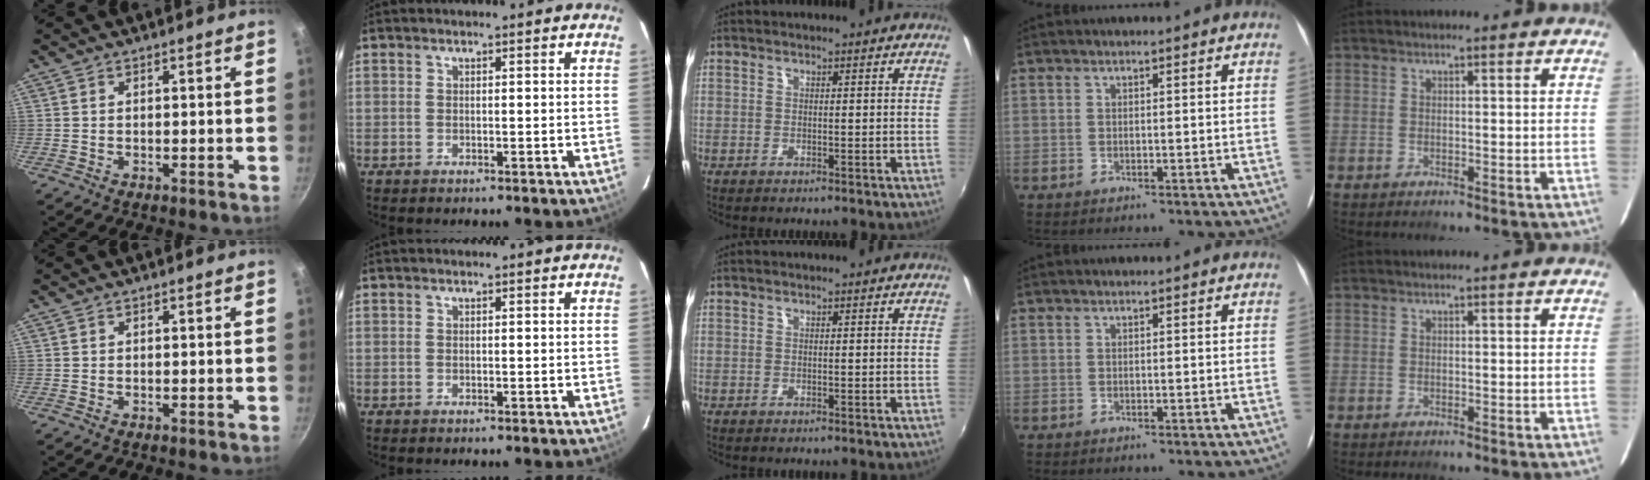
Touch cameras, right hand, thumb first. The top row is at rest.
{}